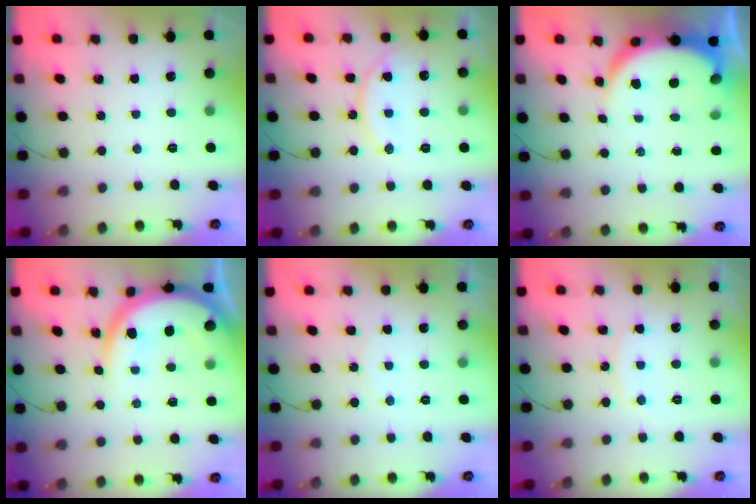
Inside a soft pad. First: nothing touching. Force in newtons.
{"total": 13.1, "press": 13.1, "slide": 1.1}
{"total": 8.1, "press": 8.0, "slide": 0.9}
{"total": 13.2, "press": 13.2, "slide": 1.4}
{"total": 2.8, "press": 2.8, "slide": 0.6}
{"total": 6.5, "press": 6.5, "slide": 0.4}